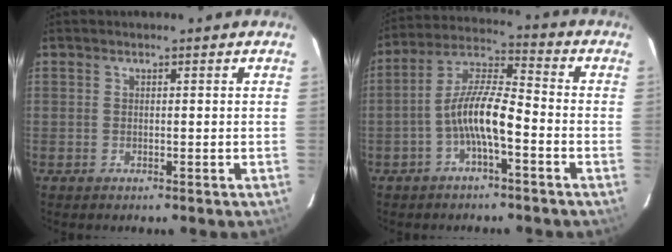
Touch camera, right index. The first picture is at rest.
{"total": 9.0, "force": [-3.5, 2.0, 8.0], "torque": [-0.171, 0.015, -0.068]}